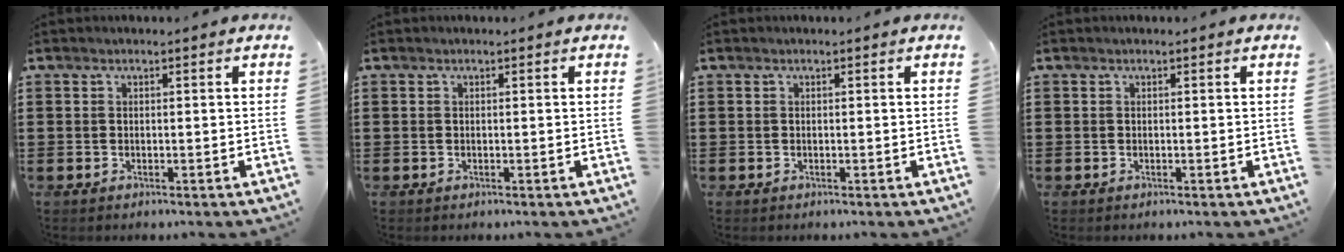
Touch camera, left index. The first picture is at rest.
{"total": 0.0}
{"total": 0.0}
{"total": 0.0}